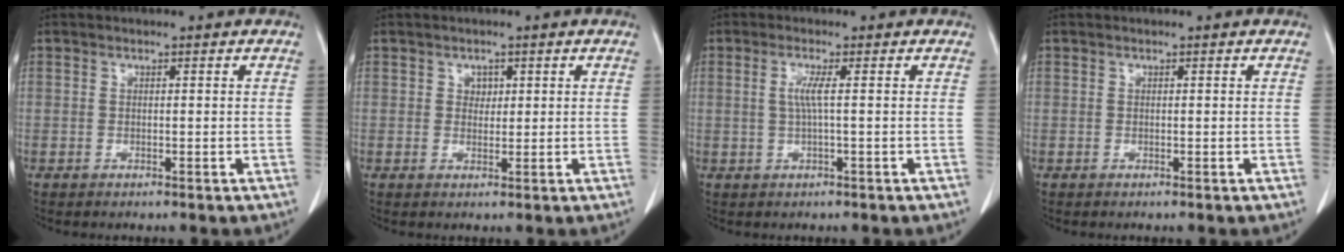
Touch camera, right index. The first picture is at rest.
{"total": 1.5, "force": [0.6, 1.2, 0.7], "torque": [-0.006, -0.001, 0.008]}
{"total": 2.4, "force": [0.2, -0.3, 2.4], "torque": [-0.053, 0.001, 0.004]}
{"total": 0.0}